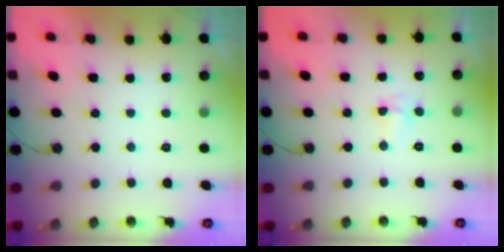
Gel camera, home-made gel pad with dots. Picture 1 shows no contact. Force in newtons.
{"total": 5.4, "press": 4.5, "slide": 3.0}